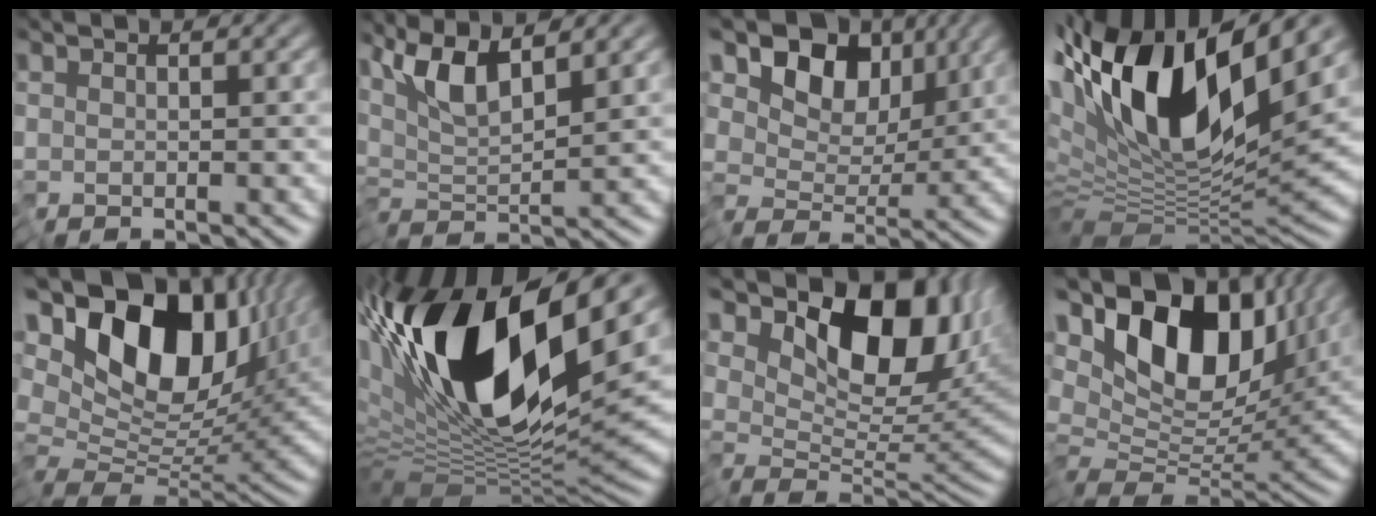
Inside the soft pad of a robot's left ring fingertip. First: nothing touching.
{"total": 5.1, "force": [3.1, 0.5, 4.0], "torque": [-0.081, 0.003, 0.059]}
{"total": 8.6, "force": [4.3, 5.2, 5.3], "torque": [-0.091, 0.004, 0.067]}
{"total": 15.2, "force": [5.5, 5.8, 12.9], "torque": [-0.243, 0.008, 0.087]}
{"total": 15.9, "force": [5.8, 9.0, 11.7], "torque": [-0.217, 0.034, 0.092]}
{"total": 17.2, "force": [4.6, 5.9, 15.5], "torque": [-0.296, 0.005, 0.074]}
{"total": 11.4, "force": [5.6, 5.8, 8.0], "torque": [-0.122, -0.001, 0.099]}
{"total": 13.6, "force": [5.4, 7.4, 10.1], "torque": [-0.175, 0.028, 0.086]}